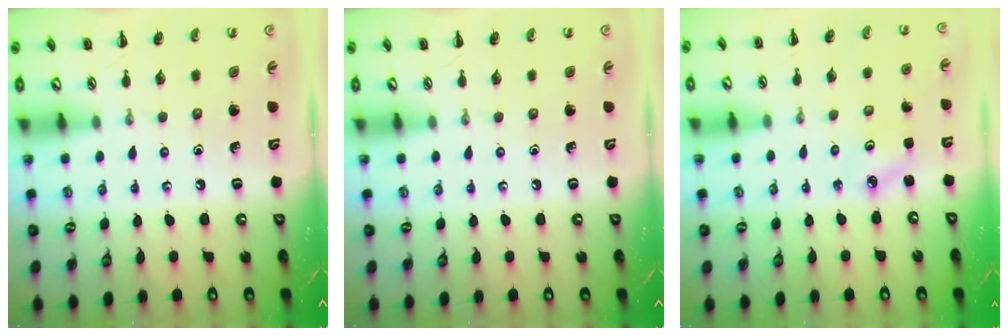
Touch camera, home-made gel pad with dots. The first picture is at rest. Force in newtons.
{"total": 0.0}
{"total": 2.5, "press": 2.4, "slide": 0.6}